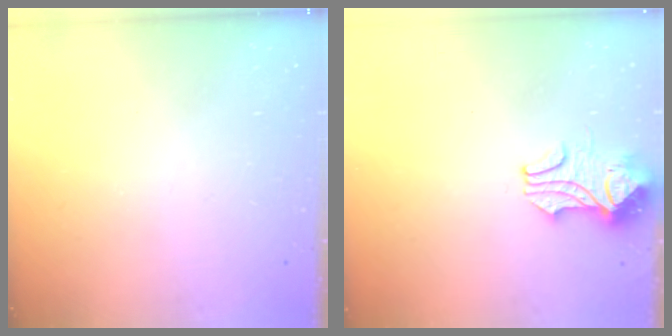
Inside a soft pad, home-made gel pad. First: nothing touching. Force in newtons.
{"total": 2.4, "press": 2.2, "slide": 1.0}